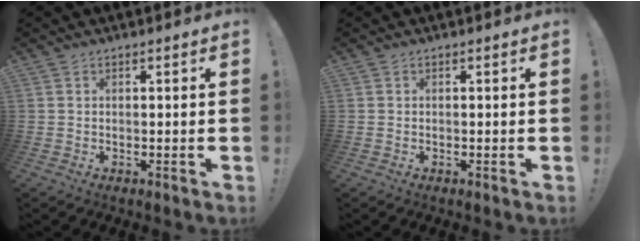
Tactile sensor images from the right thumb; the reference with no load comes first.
{"total": 0.0}